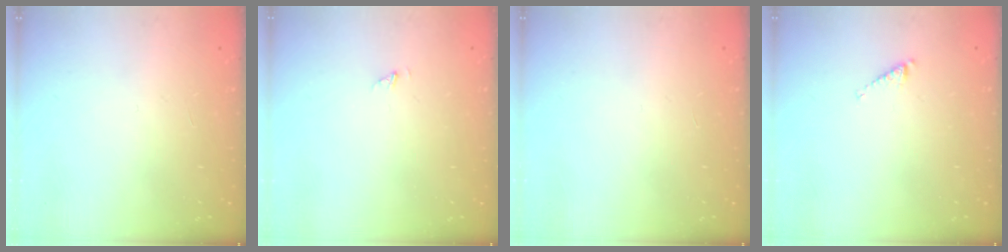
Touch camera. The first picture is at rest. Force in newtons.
{"total": 0.9, "press": 0.9, "slide": 0.1}
{"total": 0.0}
{"total": 2.7, "press": 2.7, "slide": 0.4}